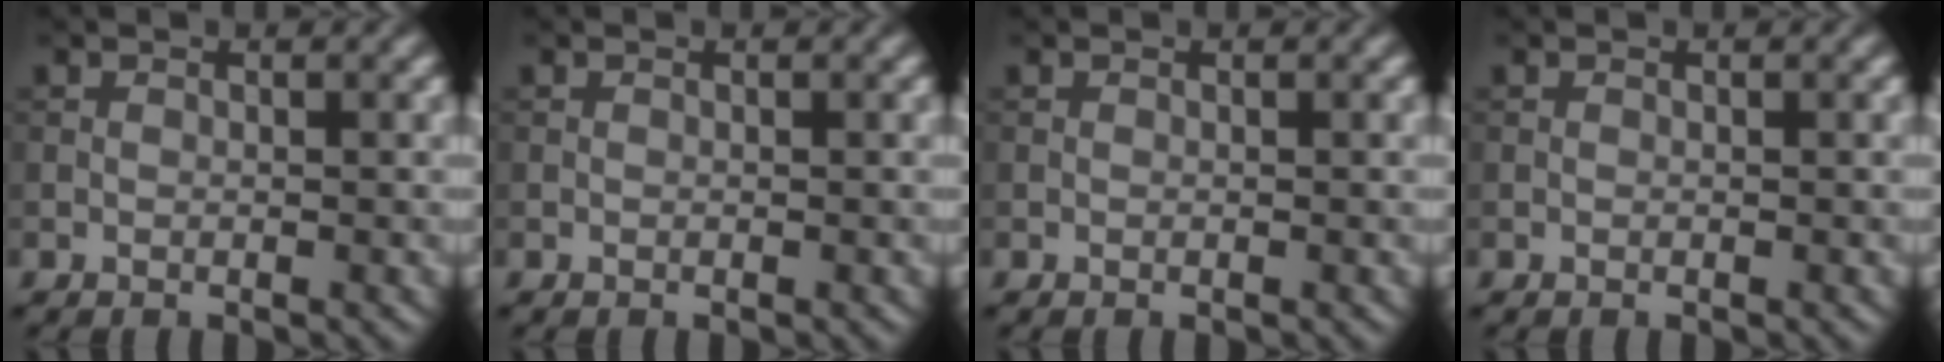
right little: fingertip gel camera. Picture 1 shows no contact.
{"total": 0.0}
{"total": 0.0}
{"total": 0.0}